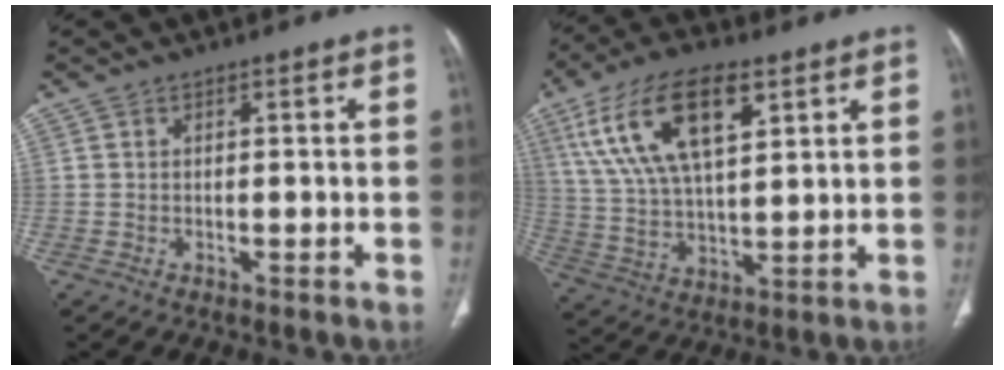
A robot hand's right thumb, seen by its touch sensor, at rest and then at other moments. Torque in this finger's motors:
{"motor_torque": [-1.70, 2.95, 1.85, 0.92, 0.58]}